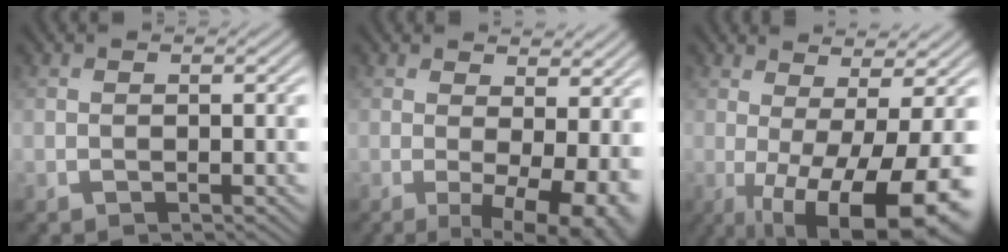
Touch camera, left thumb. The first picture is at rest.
{"total": 9.2, "force": [-0.3, 3.5, 8.5], "torque": [-0.112, -0.008, 0.004]}
{"total": 14.2, "force": [-3.5, 3.9, 13.2], "torque": [-0.190, 0.000, -0.040]}